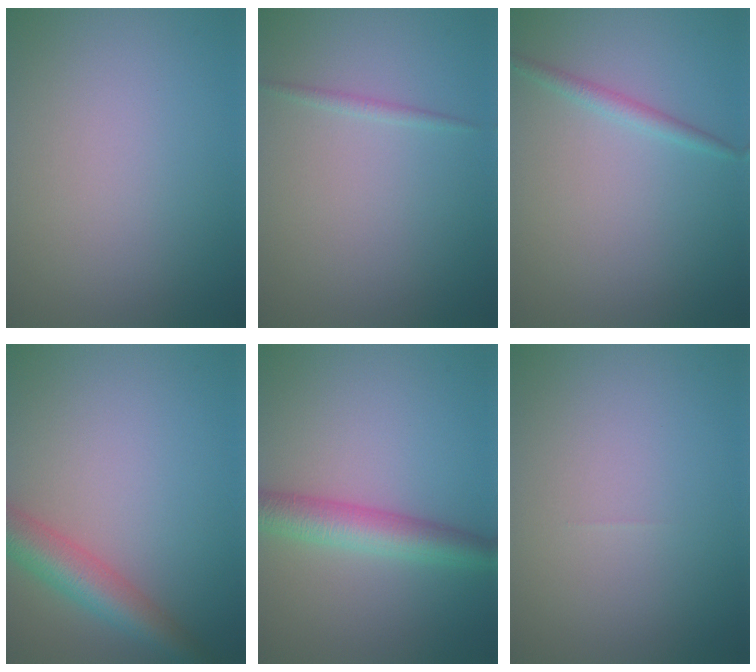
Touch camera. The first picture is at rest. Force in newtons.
{"total": 0.8, "press": 0.8, "slide": 0.0}
{"total": 1.4, "press": 1.4, "slide": 0.1}
{"total": 4.9, "press": 4.9, "slide": 0.3}
{"total": 4.5, "press": 4.5, "slide": 0.1}
{"total": 0.0}